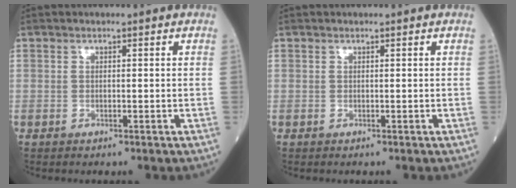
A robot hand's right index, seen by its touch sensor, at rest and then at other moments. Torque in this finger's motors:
{"motor_torque": [0.02, 0.01, 0.00, 0.00]}